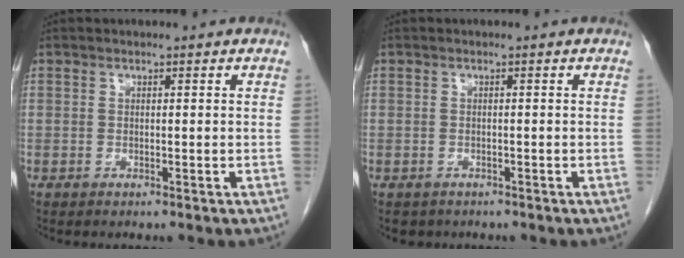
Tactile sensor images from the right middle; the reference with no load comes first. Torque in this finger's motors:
{"motor_torque": [0.01, 0.00, 0.00, 0.00]}